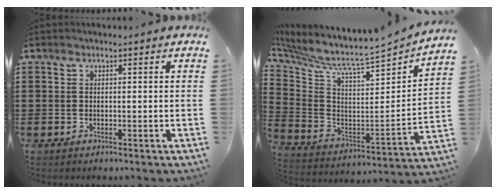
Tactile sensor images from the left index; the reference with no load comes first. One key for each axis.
{"total": 4.4, "fx": 4.0, "fy": -0.2, "fz": 1.8, "tx": -0.064, "ty": -0.057, "tz": 0.053}